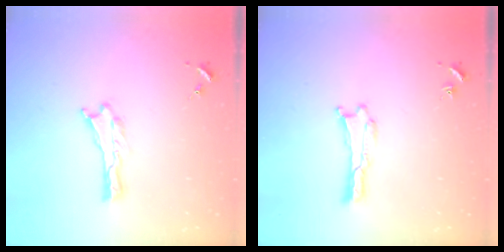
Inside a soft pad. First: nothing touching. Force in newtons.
{"total": 0.0}